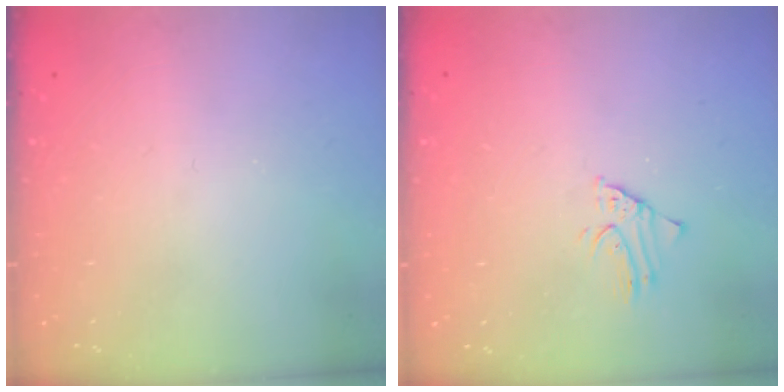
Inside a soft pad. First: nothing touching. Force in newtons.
{"total": 1.5, "press": 1.5, "slide": 0.1}